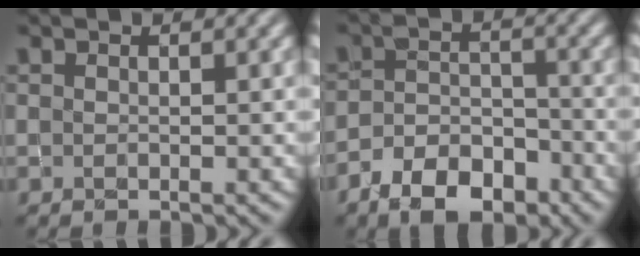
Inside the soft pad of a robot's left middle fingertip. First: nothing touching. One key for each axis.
{"total": 5.6, "fx": -4.1, "fy": 2.9, "fz": 2.6, "tx": -0.042, "ty": 0.002, "tz": -0.074}